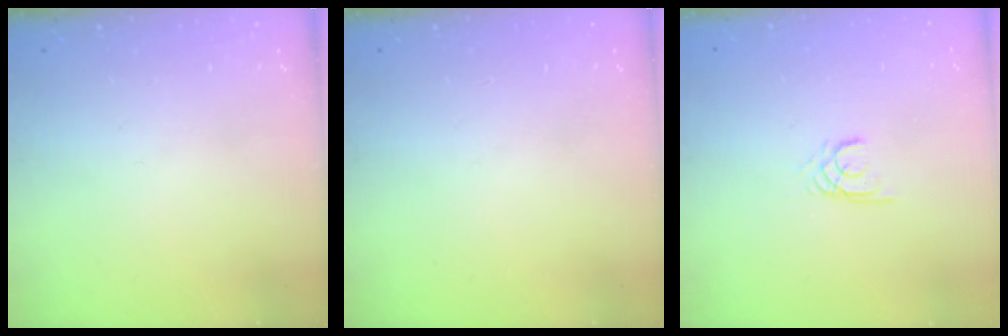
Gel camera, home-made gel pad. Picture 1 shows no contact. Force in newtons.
{"total": 0.0}
{"total": 2.4, "press": 2.4, "slide": 0.1}